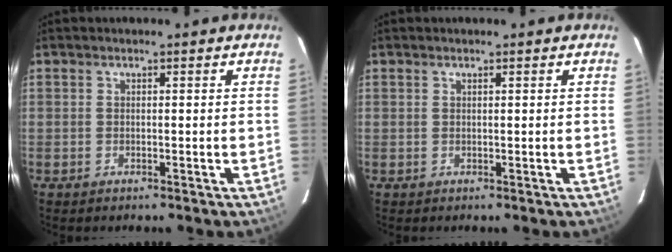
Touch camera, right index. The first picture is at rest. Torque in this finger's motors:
{"motor_torque": [-0.07, 0.05, -0.03, 0.00]}